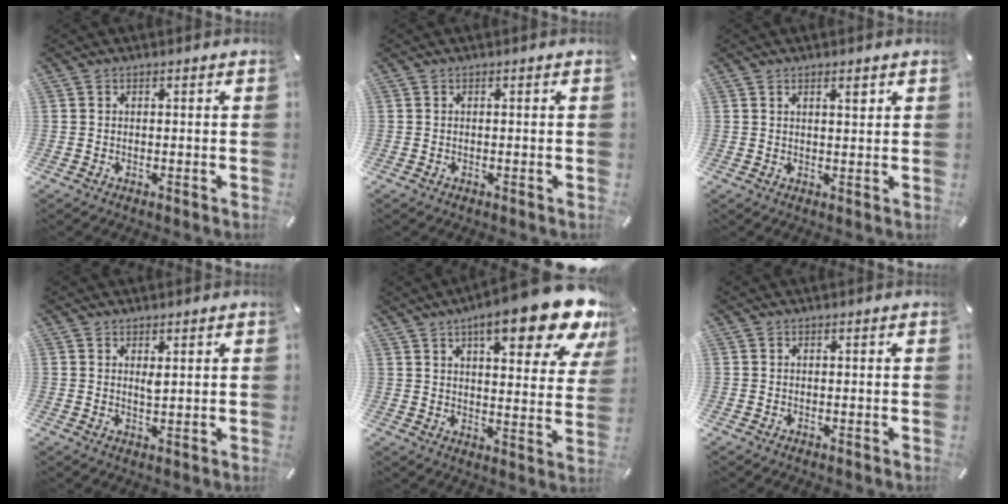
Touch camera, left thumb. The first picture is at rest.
{"total": 0.0}
{"total": 2.2, "force": [1.4, 0.6, 1.6], "torque": [-0.024, -0.003, 0.022]}
{"total": 1.8, "force": [1.0, 0.5, 1.4], "torque": [-0.022, -0.003, 0.015]}
{"total": 18.6, "force": [11.6, 5.8, 13.3], "torque": [-0.190, -0.064, 0.184]}
{"total": 0.0}